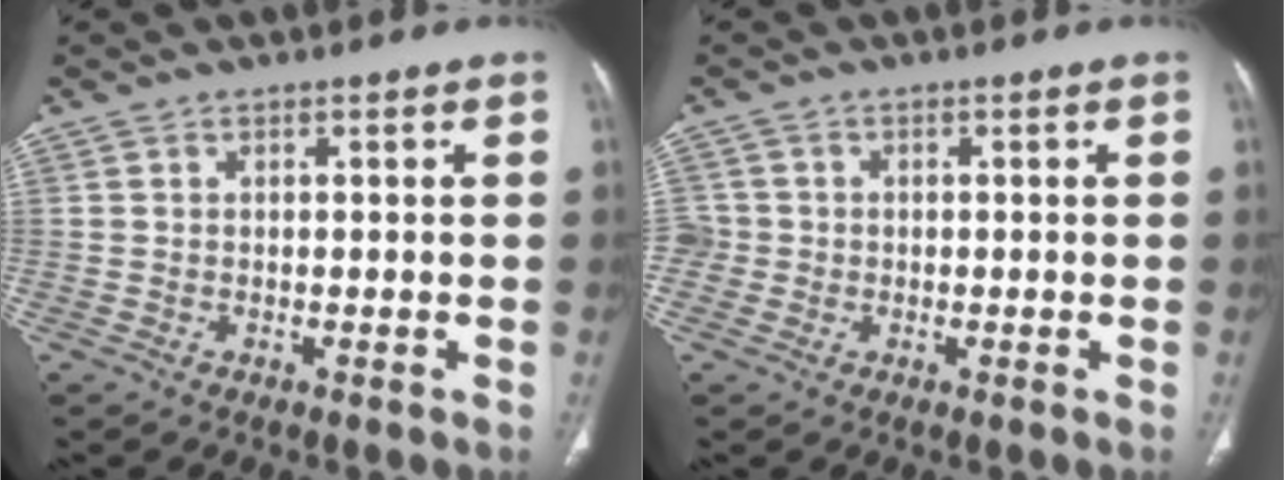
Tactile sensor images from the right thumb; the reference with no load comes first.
{"total": 3.3, "force": [-0.4, 3.3, 0.4], "torque": [0.008, 0.010, -0.010]}